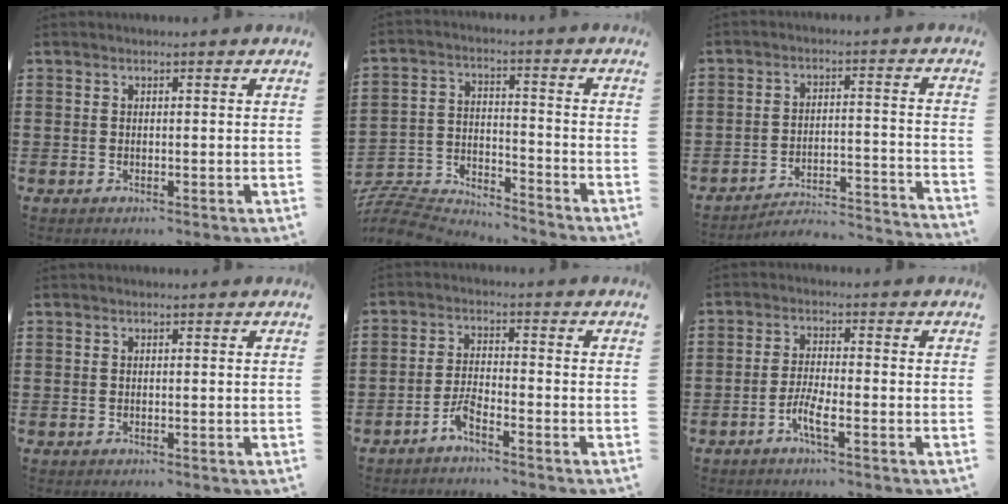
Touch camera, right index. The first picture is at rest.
{"total": 7.6, "force": [-7.5, 1.1, 0.9], "torque": [-0.038, -0.001, -0.156]}
{"total": 3.0, "force": [-2.8, 0.4, 1.1], "torque": [-0.027, -0.008, -0.064]}
{"total": 0.0}
{"total": 3.6, "force": [-3.0, 0.3, 1.9], "torque": [-0.057, -0.001, -0.066]}
{"total": 3.9, "force": [-2.1, 0.6, 3.2], "torque": [-0.074, -0.005, -0.044]}